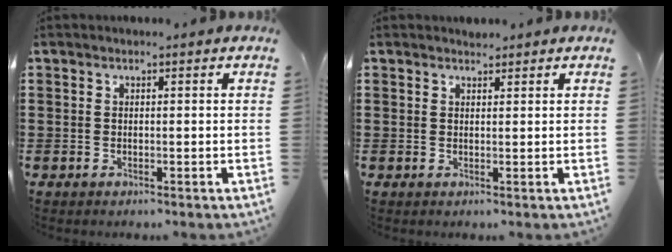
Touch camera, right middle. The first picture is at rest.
{"total": 1.0, "force": [1.0, 0.2, -0.1], "torque": [0.000, -0.002, 0.020]}